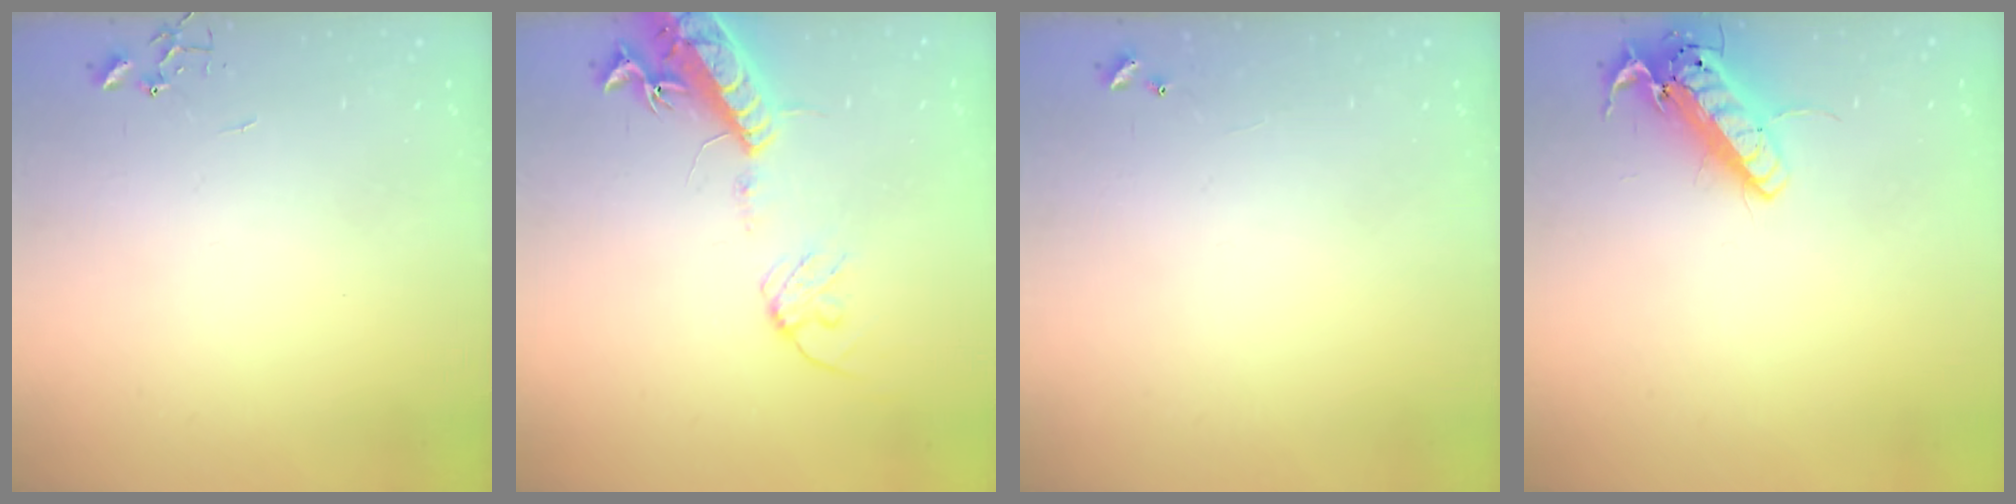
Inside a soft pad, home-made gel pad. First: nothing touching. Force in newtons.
{"total": 16.1, "press": 15.7, "slide": 3.6}
{"total": 4.7, "press": 4.7, "slide": 0.4}
{"total": 14.9, "press": 14.7, "slide": 2.8}